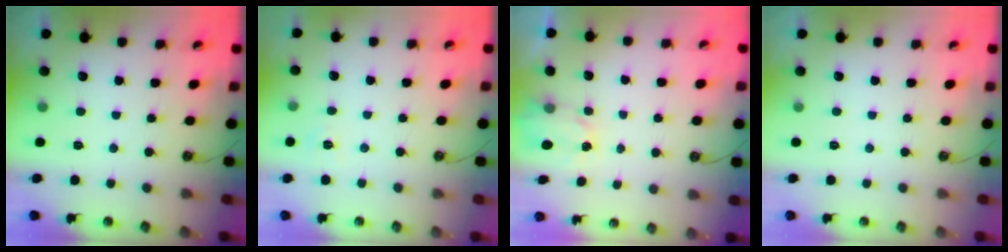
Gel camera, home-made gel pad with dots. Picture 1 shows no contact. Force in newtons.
{"total": 4.7, "press": 4.6, "slide": 0.4}
{"total": 2.3, "press": 2.3, "slide": 0.4}
{"total": 0.0}